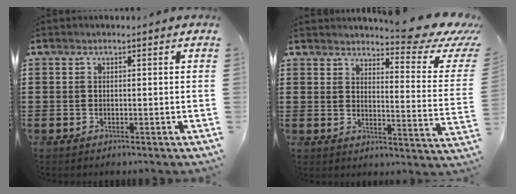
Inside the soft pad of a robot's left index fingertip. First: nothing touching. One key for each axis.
{"total": 6.5, "fx": 5.6, "fy": 0.7, "fz": 3.1, "tx": -0.045, "ty": -0.046, "tz": 0.088}